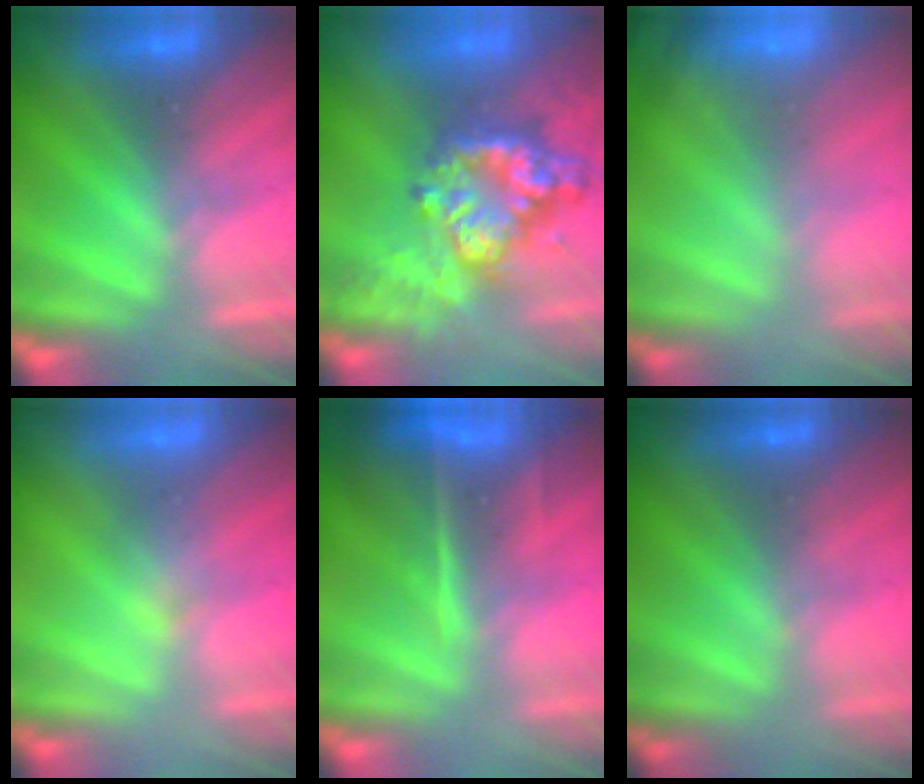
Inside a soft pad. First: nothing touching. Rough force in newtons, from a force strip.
{"total": 6.8}
{"total": 6.1}
{"total": 2.9}
{"total": 7.1}
{"total": 1.3}